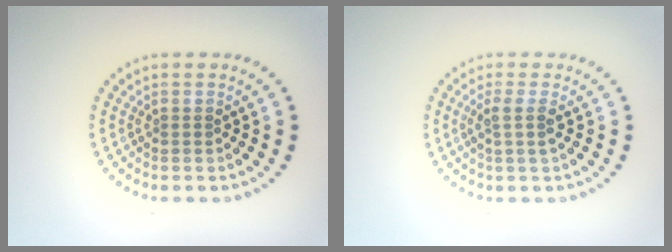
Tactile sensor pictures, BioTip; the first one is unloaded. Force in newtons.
{"total": 1.9, "press": 1.5, "slide": 1.2}